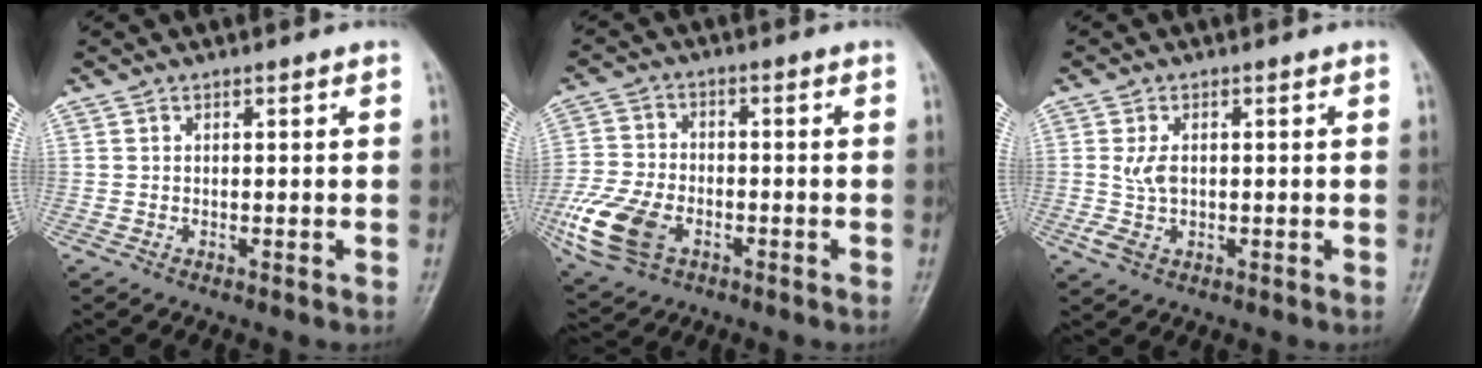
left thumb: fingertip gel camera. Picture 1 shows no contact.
{"total": 12.7, "force": [-4.8, 8.1, 8.6], "torque": [-0.183, 0.004, -0.091]}
{"total": 3.8, "force": [-0.1, 2.3, 3.0], "torque": [-0.064, 0.001, 0.001]}